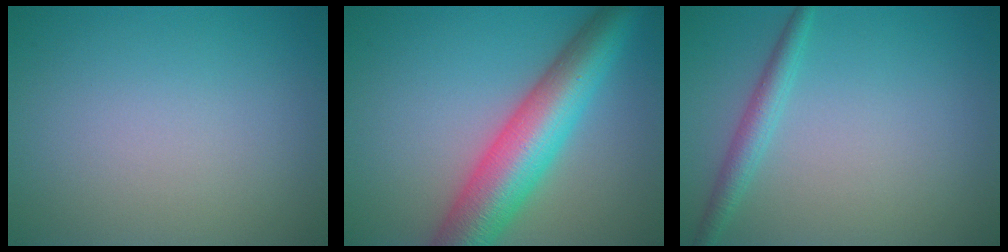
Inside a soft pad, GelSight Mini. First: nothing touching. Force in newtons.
{"total": 9.3, "press": 9.3, "slide": 0.1}
{"total": 2.1, "press": 2.1, "slide": 0.1}